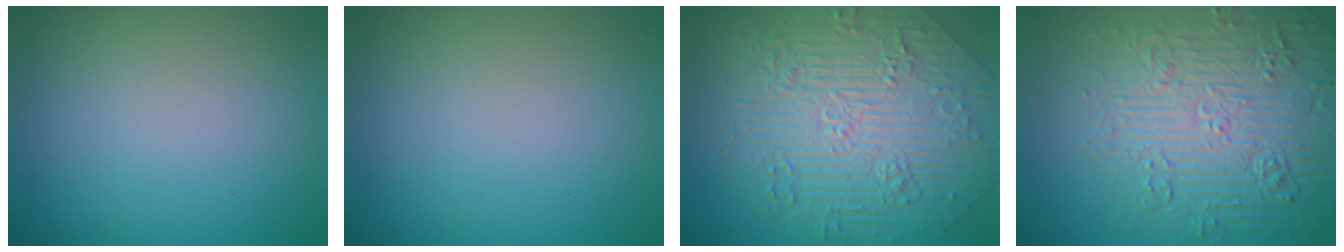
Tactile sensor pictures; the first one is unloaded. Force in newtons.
{"total": 0.0}
{"total": 10.8, "press": 7.4, "slide": 7.9}
{"total": 7.9, "press": 7.7, "slide": 1.9}